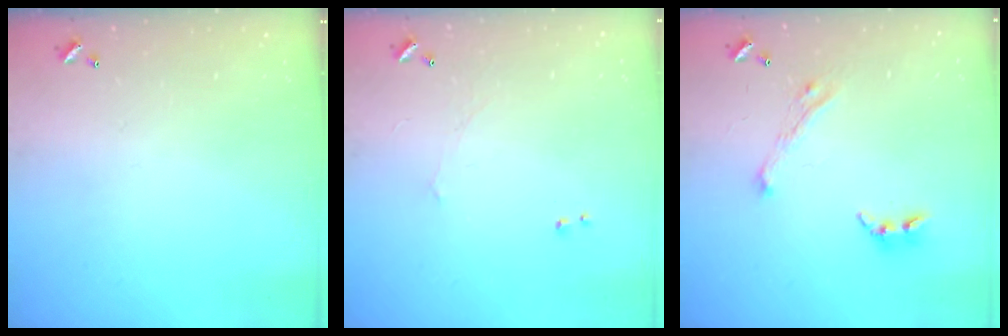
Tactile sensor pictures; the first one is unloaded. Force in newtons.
{"total": 0.7, "press": 0.1, "slide": 0.7}
{"total": 4.1, "press": 4.0, "slide": 1.1}